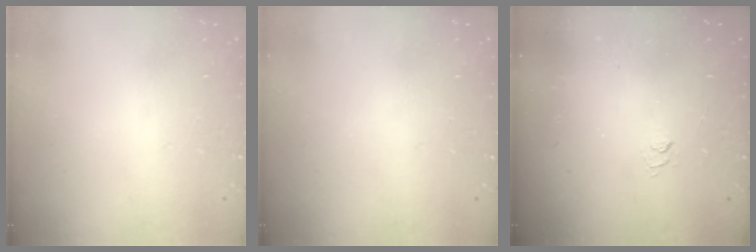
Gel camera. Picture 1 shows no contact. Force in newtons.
{"total": 0.0}
{"total": 1.9, "press": 1.5, "slide": 1.3}